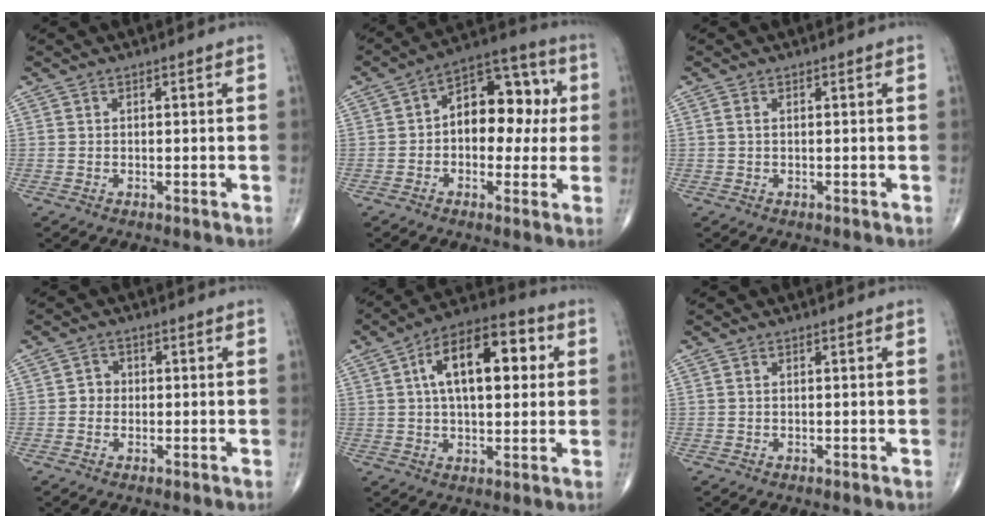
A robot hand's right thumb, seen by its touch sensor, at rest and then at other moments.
{"total": 14.1, "force": [0.9, 9.0, 10.8], "torque": [-0.106, 0.036, 0.002]}
{"total": 0.9, "force": [0.2, 0.4, 0.7], "torque": [-0.019, 0.004, 0.005]}
{"total": 2.2, "force": [-0.3, 2.0, 0.8], "torque": [0.003, 0.008, -0.010]}
{"total": 16.7, "force": [3.9, 8.2, 13.9], "torque": [-0.196, 0.021, 0.054]}
{"total": 0.0}